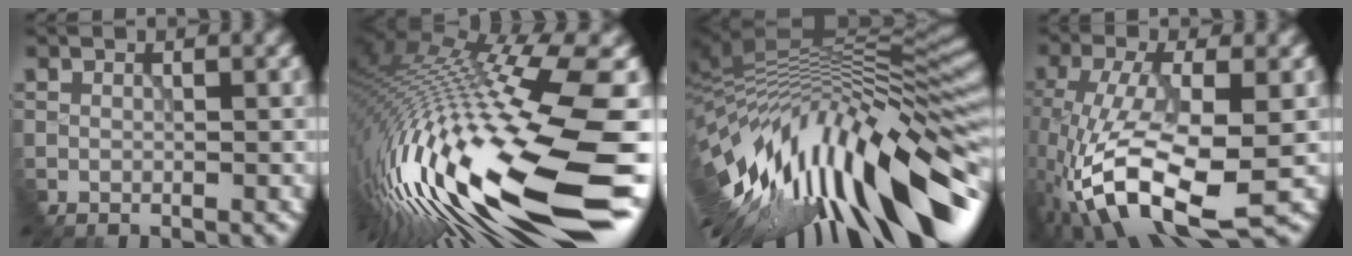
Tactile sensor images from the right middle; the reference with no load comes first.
{"total": 18.4, "force": [-5.1, 3.8, 17.3], "torque": [-0.332, -0.018, -0.088]}
{"total": 15.7, "force": [-4.1, 5.9, 14.0], "torque": [-0.221, 0.006, -0.076]}
{"total": 11.1, "force": [-4.0, 4.0, 9.6], "torque": [-0.197, -0.012, -0.076]}